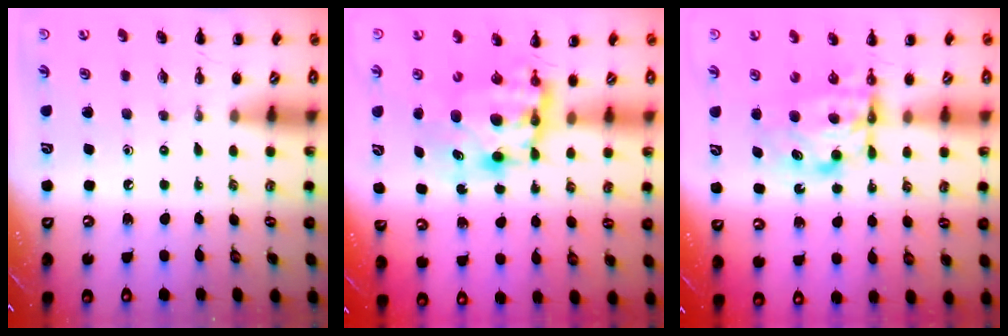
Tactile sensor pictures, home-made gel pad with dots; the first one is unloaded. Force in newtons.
{"total": 7.9, "press": 7.6, "slide": 2.1}
{"total": 6.7, "press": 6.6, "slide": 0.6}